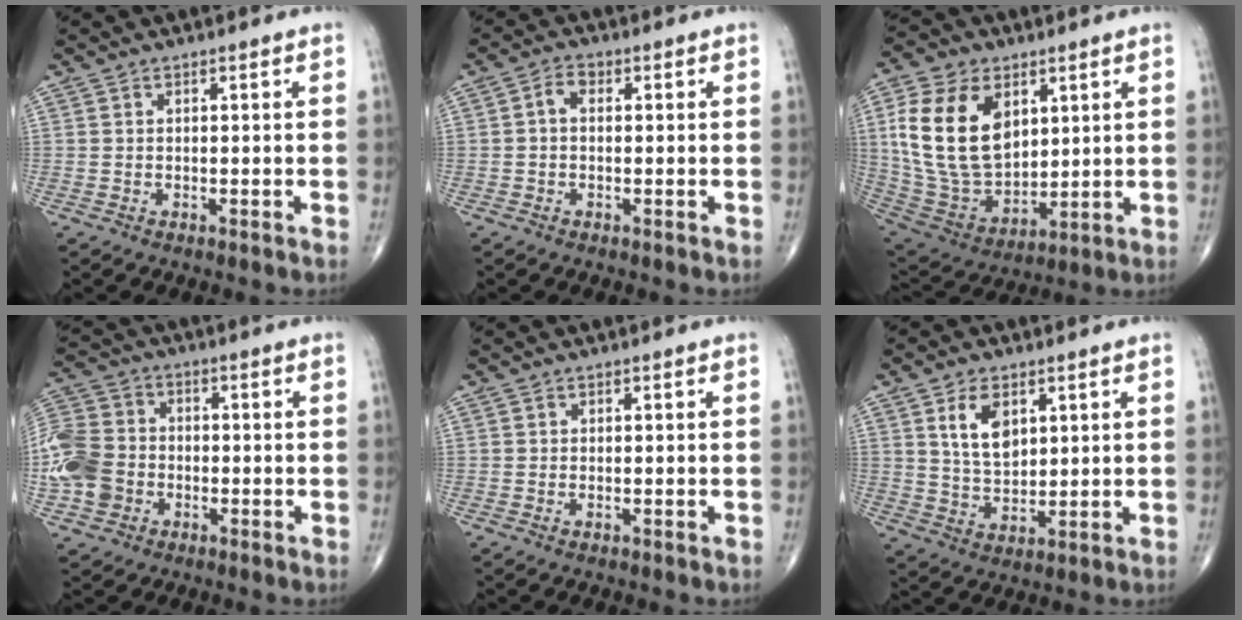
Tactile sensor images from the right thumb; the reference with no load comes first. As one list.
[{"total": 2.8, "force": [0.3, 1.9, 2.0], "torque": [-0.033, 0.013, 0.001]}, {"total": 20.1, "force": [5.9, 13.1, 14.0], "torque": [-0.252, -0.021, 0.125]}, {"total": 11.2, "force": [-2.8, 9.1, 5.9], "torque": [-0.118, 0.020, -0.061]}, {"total": 0.0}, {"total": 7.8, "force": [3.1, 4.7, 5.3], "torque": [-0.079, -0.020, 0.065]}]